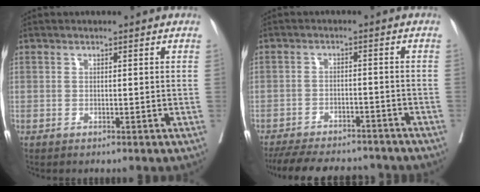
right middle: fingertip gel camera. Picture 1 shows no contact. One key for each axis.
{"total": 16.1, "fx": -14.3, "fy": 4.2, "fz": 6.0, "tx": -0.131, "ty": -0.010, "tz": -0.196}